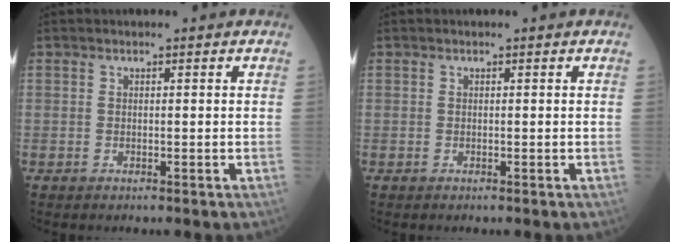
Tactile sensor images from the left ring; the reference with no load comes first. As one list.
[{"total": 0.0}]